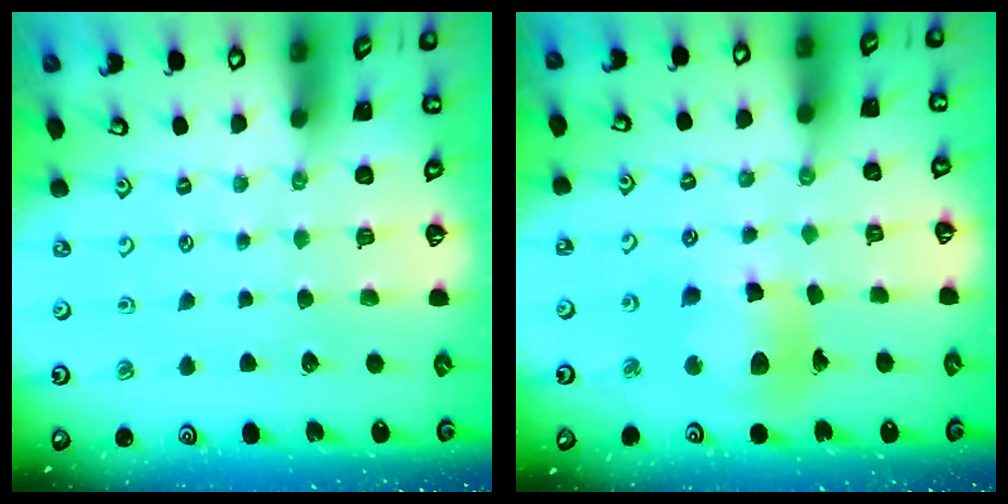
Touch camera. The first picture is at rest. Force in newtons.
{"total": 13.1, "press": 13.0, "slide": 1.6}